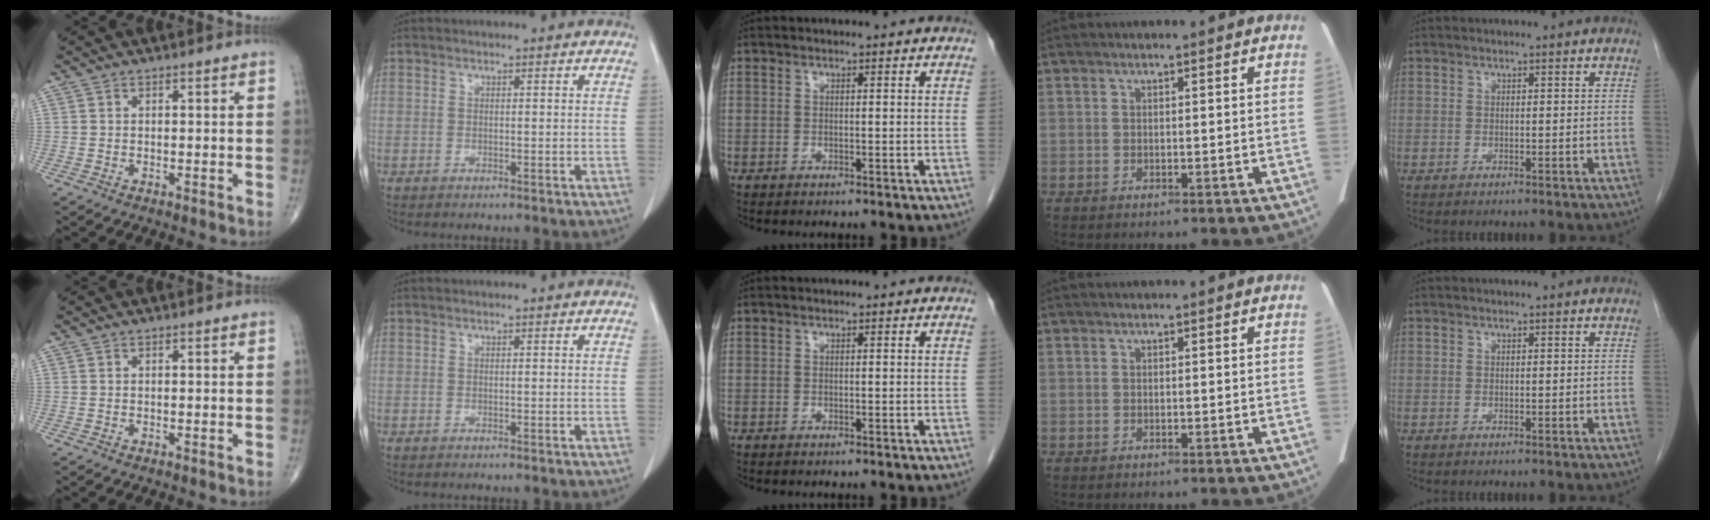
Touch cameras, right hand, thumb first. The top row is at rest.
{}